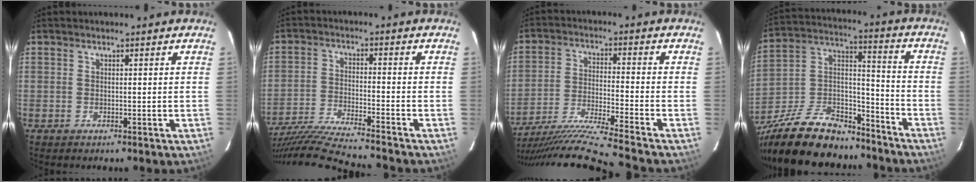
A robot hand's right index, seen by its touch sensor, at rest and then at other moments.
{"total": 18.0, "force": [-16.3, -1.0, 7.5], "torque": [-0.160, -0.038, -0.284]}
{"total": 18.1, "force": [-16.3, -3.3, 7.3], "torque": [-0.148, -0.048, -0.281]}
{"total": 24.0, "force": [-17.8, 10.9, 11.8], "torque": [-0.262, 0.028, -0.290]}